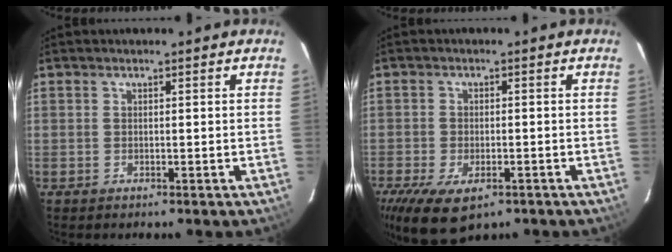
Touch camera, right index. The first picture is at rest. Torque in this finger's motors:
{"motor_torque": [1.26, -0.87, 0.61, 0.08]}